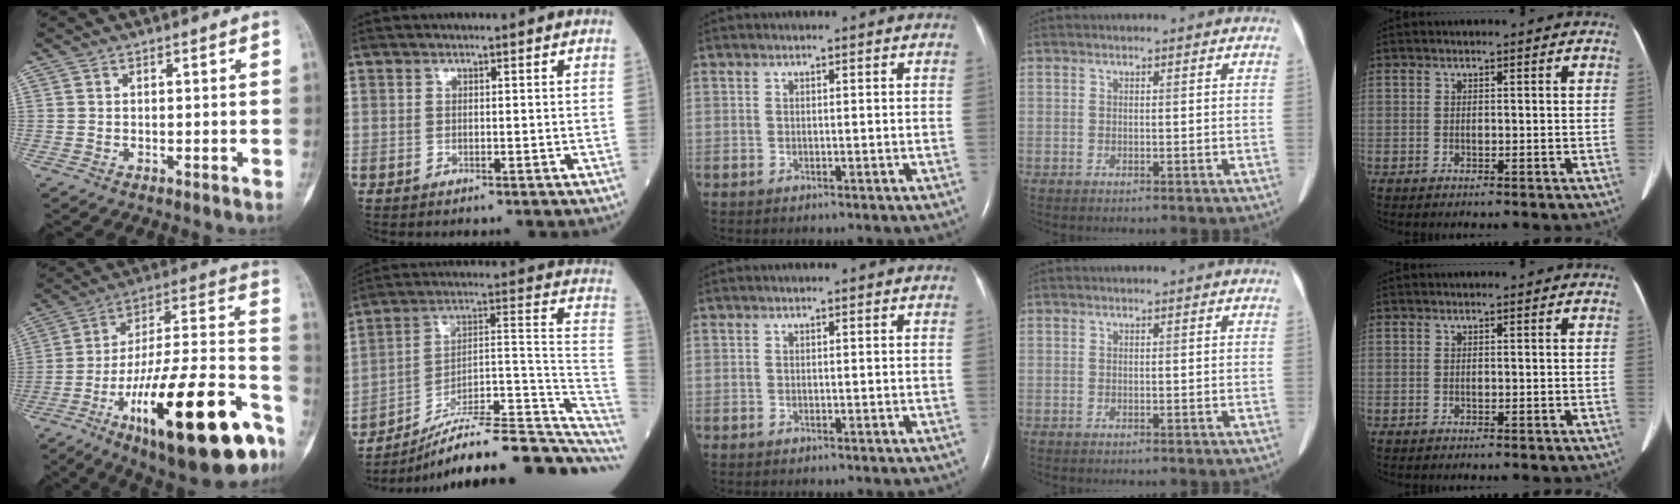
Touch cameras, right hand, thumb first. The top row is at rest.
{"thumb": {"total": 31.6, "force": [-15.4, 9.1, 26.1], "torque": [-0.356, 0.071, -0.237]}, "index": {"total": 20.5, "force": [-17.3, 2.7, 10.6], "torque": [-0.092, 0.053, -0.260]}}